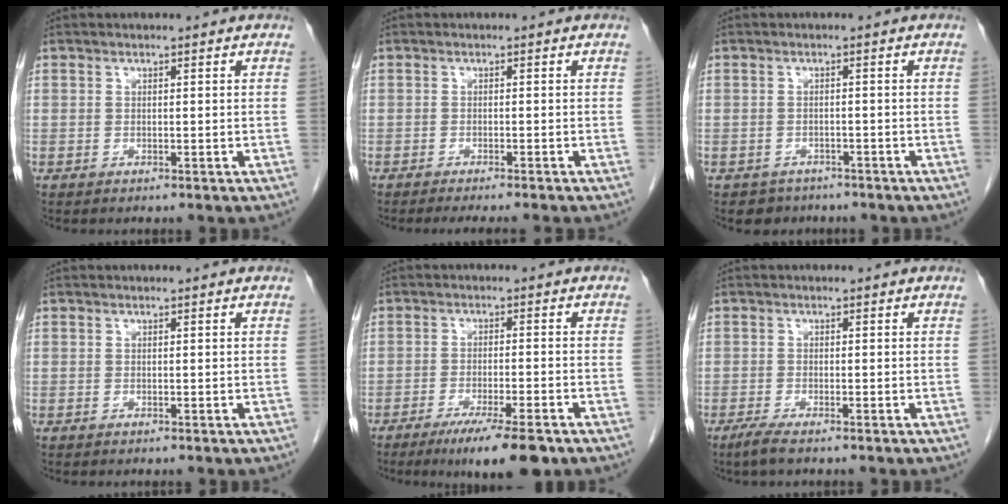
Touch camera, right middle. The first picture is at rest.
{"total": 5.7, "force": [-5.0, -0.1, 2.6], "torque": [-0.018, -0.010, -0.069]}
{"total": 3.0, "force": [-2.3, 1.9, -0.2], "torque": [-0.006, 0.007, -0.033]}
{"total": 0.0}
{"total": 9.5, "force": [-6.6, 0.8, 6.8], "torque": [-0.100, -0.019, -0.100]}
{"total": 2.2, "force": [-1.7, 0.1, 1.5], "torque": [-0.038, -0.008, -0.034]}